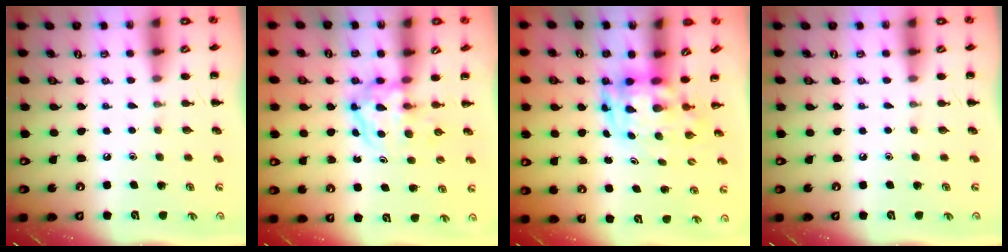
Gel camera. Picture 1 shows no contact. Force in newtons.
{"total": 3.8, "press": 3.7, "slide": 0.4}
{"total": 3.2, "press": 3.1, "slide": 0.7}
{"total": 0.0}